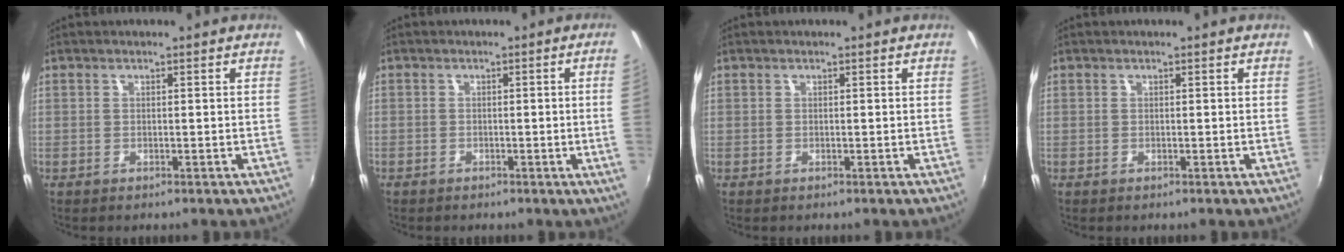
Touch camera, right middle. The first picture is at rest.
{"total": 2.9, "force": [-0.3, -1.5, 2.4], "torque": [-0.049, -0.010, 0.003]}
{"total": 0.0}
{"total": 0.0}